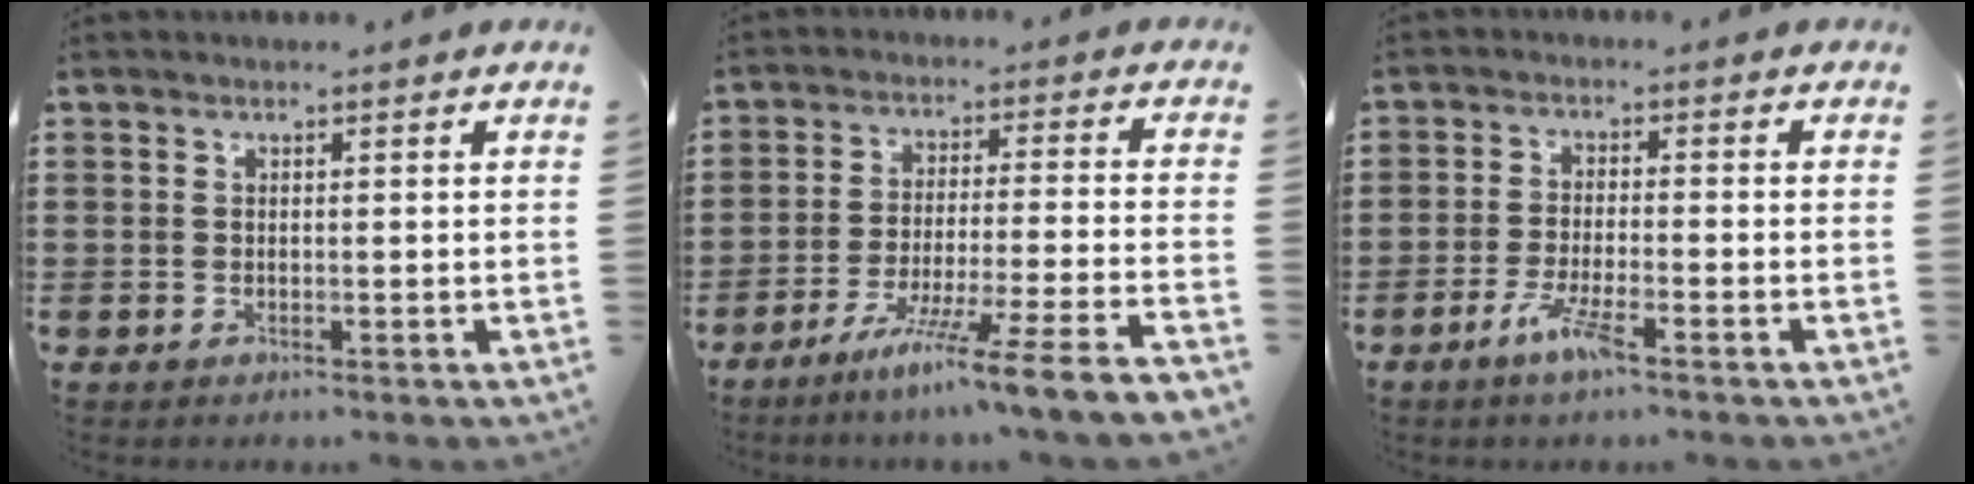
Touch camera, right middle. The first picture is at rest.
{"total": 9.0, "force": [-7.1, -1.6, 5.2], "torque": [-0.083, -0.012, -0.141]}
{"total": 4.9, "force": [-2.9, 0.7, 3.8], "torque": [-0.080, -0.005, -0.054]}